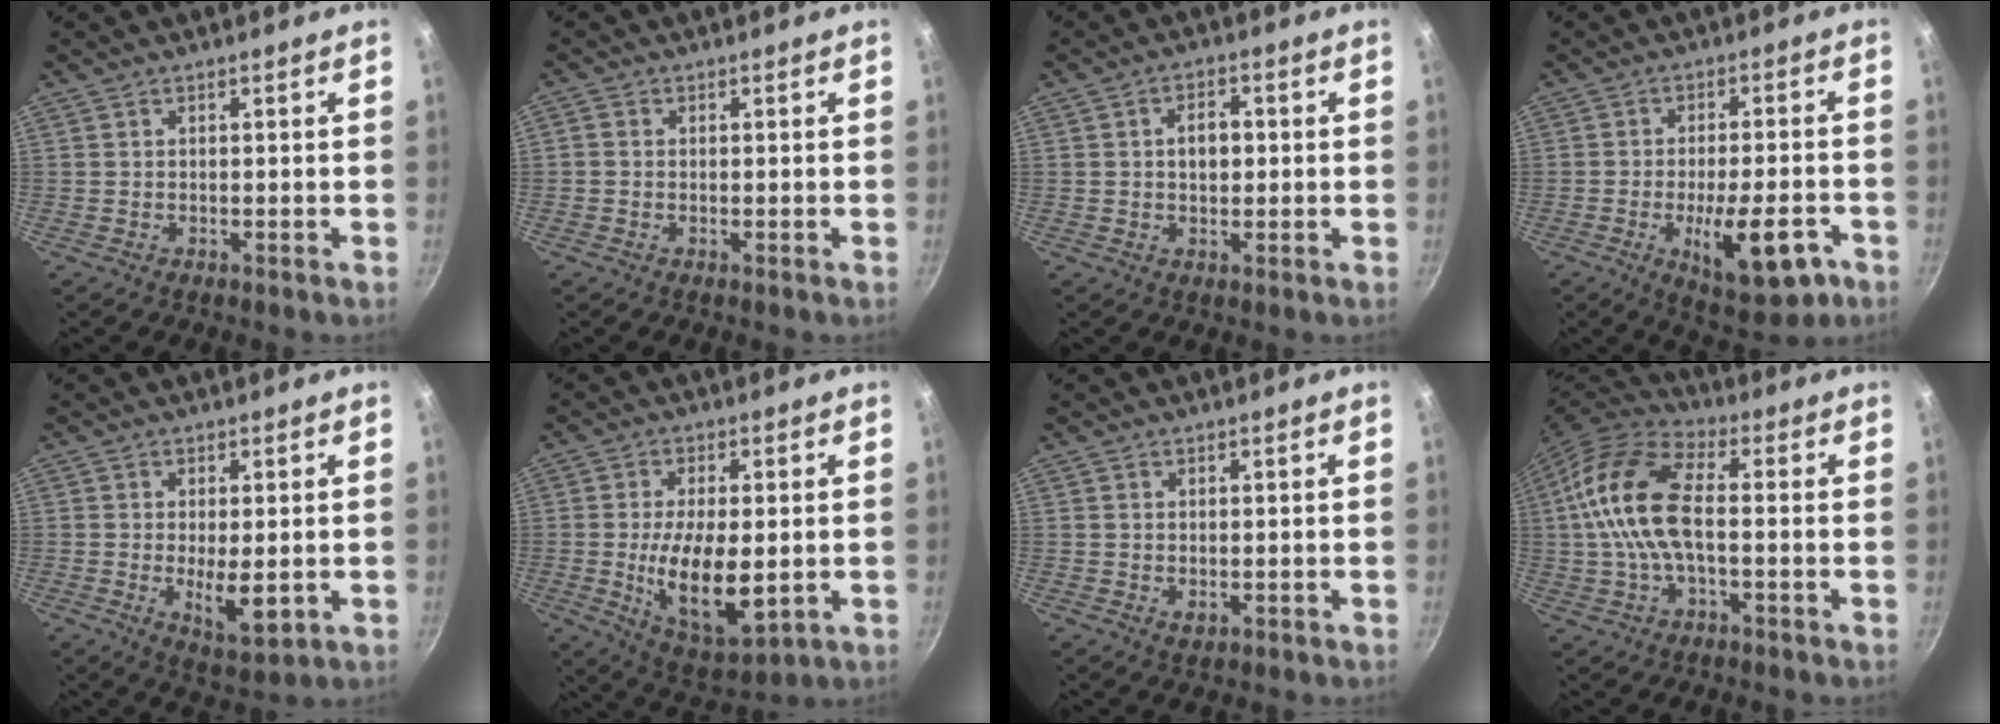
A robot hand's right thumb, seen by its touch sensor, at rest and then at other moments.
{"total": 1.1, "force": [-0.1, 1.0, 0.4], "torque": [-0.008, 0.004, -0.006]}
{"total": 4.8, "force": [0.4, 3.1, 3.6], "torque": [-0.038, 0.011, 0.004]}
{"total": 13.8, "force": [-5.2, 5.3, 11.6], "torque": [-0.147, 0.015, -0.066]}
{"total": 7.1, "force": [-0.7, 2.9, 6.5], "torque": [-0.103, -0.014, 0.000]}
{"total": 14.2, "force": [-1.4, 6.3, 12.6], "torque": [-0.215, -0.012, -0.013]}
{"total": 1.2, "force": [0.2, 0.8, 0.9], "torque": [-0.016, -0.003, 0.003]}
{"total": 15.3, "force": [0.2, 7.6, 13.3], "torque": [-0.259, 0.033, -0.013]}